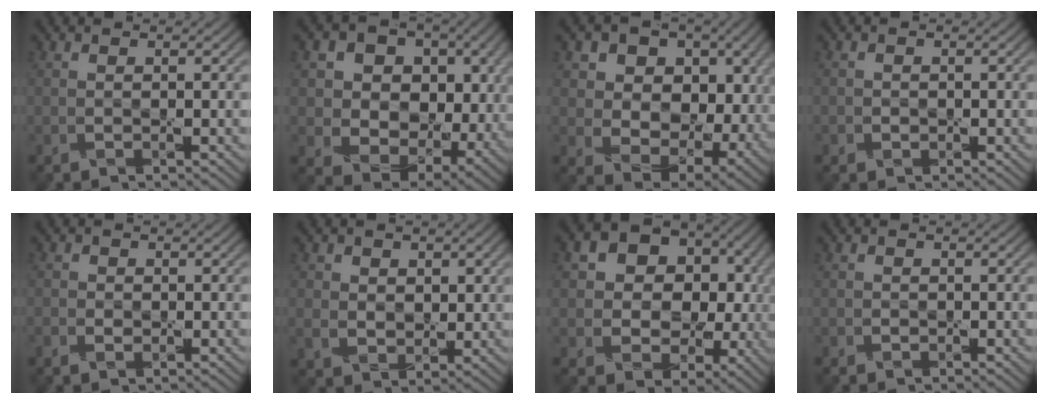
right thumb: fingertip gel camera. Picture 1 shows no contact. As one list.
[{"total": 14.0, "force": [2.1, 11.1, 8.4], "torque": [-0.173, -0.017, 0.047]}, {"total": 14.9, "force": [3.2, 10.9, 9.6], "torque": [-0.175, -0.010, 0.070]}, {"total": 1.0, "force": [-0.3, 0.9, 0.1], "torque": [0.002, -0.004, -0.007]}, {"total": 1.7, "force": [-0.4, 1.3, 0.9], "torque": [-0.020, -0.005, -0.009]}, {"total": 4.4, "force": [1.2, 3.6, 2.1], "torque": [-0.056, -0.011, 0.018]}, {"total": 16.9, "force": [2.5, 13.7, 9.6], "torque": [-0.189, 0.005, 0.055]}, {"total": 0.7, "force": [-0.3, 0.6, 0.1], "torque": [0.001, -0.003, -0.007]}]